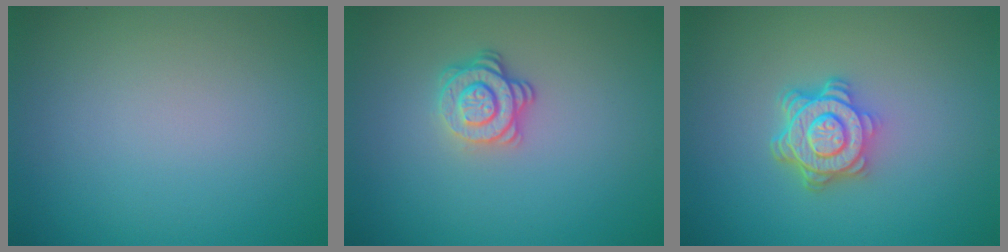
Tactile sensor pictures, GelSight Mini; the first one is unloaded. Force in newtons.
{"total": 2.9, "press": 2.5, "slide": 1.6}
{"total": 4.6, "press": 3.4, "slide": 3.1}